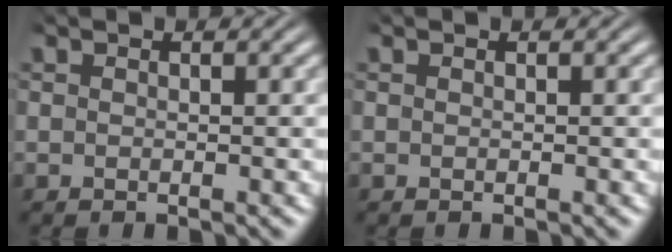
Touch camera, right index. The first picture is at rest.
{"total": 0.0}